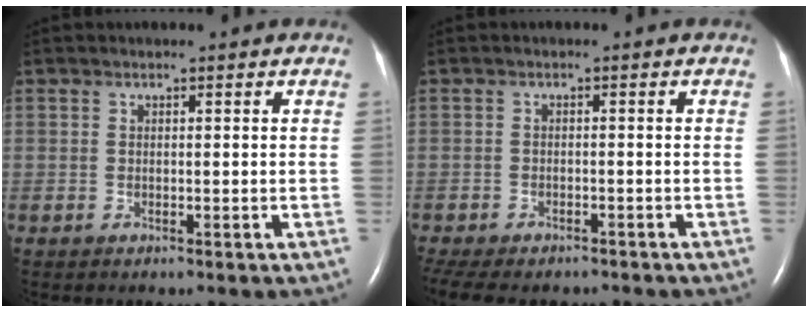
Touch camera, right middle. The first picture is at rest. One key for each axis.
{"total": 13.0, "fx": -10.4, "fy": 5.3, "fz": 5.6, "tx": -0.140, "ty": -0.012, "tz": -0.135}